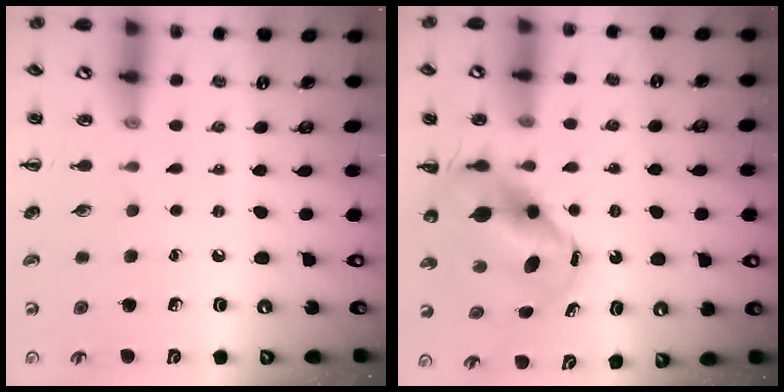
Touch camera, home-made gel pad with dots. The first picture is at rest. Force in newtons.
{"total": 7.2, "press": 6.8, "slide": 2.4}